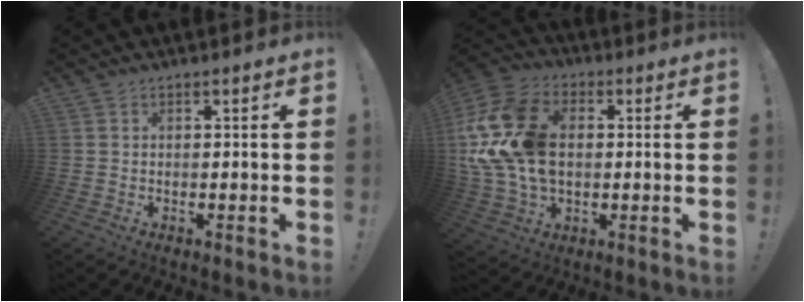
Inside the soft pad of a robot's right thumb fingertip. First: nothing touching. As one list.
[{"total": 21.2, "force": [2.2, 15.3, 14.6], "torque": [-0.276, 0.012, 0.050]}]